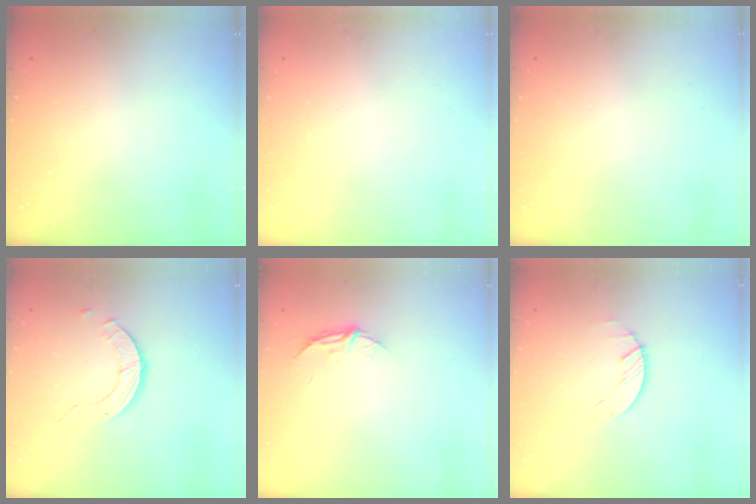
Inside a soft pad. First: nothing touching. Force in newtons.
{"total": 0.0}
{"total": 0.0}
{"total": 3.5, "press": 3.5, "slide": 0.2}
{"total": 5.3, "press": 5.3, "slide": 0.5}
{"total": 1.7, "press": 1.7, "slide": 0.1}